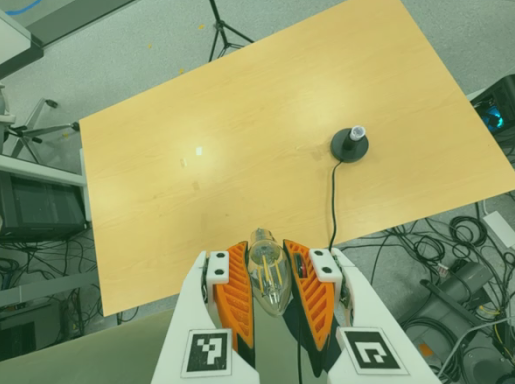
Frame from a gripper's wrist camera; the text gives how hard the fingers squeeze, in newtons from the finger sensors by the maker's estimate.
{"total": 23.1, "left": 25.2, "right": 21.0}